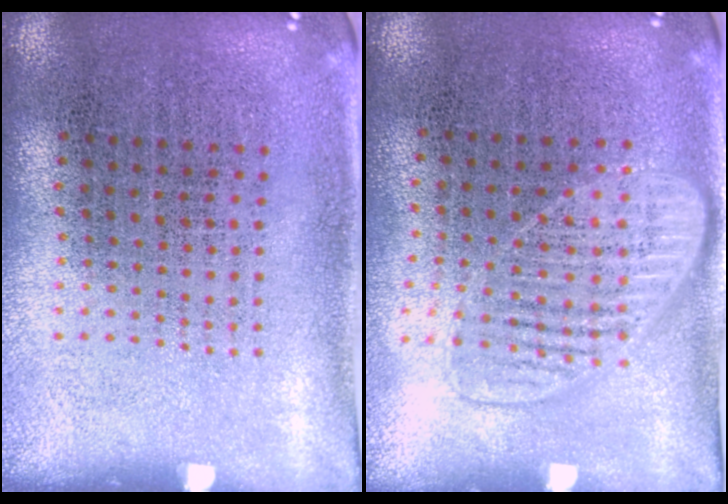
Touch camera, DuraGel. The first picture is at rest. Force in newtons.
{"total": 1.4, "press": 1.3, "slide": 0.6}